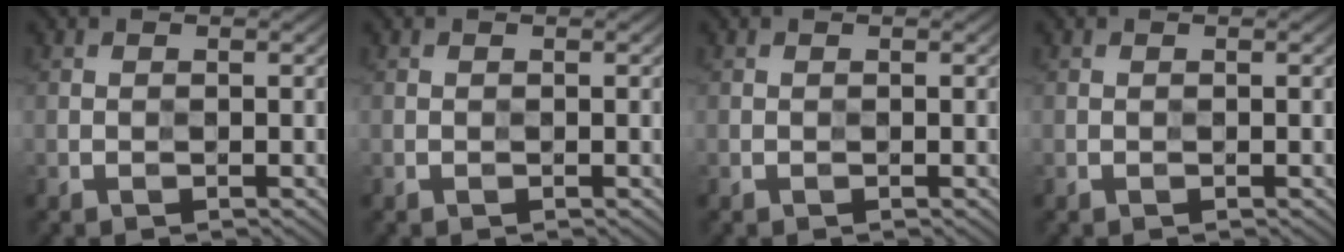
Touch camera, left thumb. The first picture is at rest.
{"total": 0.0}
{"total": 0.0}
{"total": 0.0}